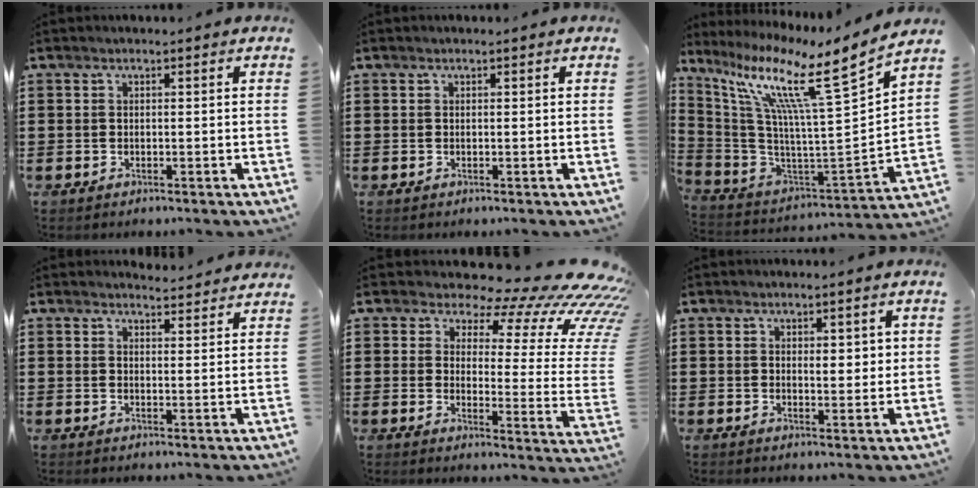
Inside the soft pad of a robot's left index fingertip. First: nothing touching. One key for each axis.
{"total": 0.0}
{"total": 11.6, "fx": 7.6, "fy": -0.1, "fz": 8.7, "tx": -0.192, "ty": -0.065, "tz": 0.109}
{"total": 2.9, "fx": 2.9, "fy": 0.2, "fz": 0.0, "tx": -0.001, "ty": -0.012, "tz": 0.054}
{"total": 12.2, "fx": 9.1, "fy": 3.9, "fz": 7.2, "tx": -0.115, "ty": -0.077, "tz": 0.148}
{"total": 2.0, "fx": 1.1, "fy": 1.2, "fz": 1.1, "tx": -0.009, "ty": 0.000, "tz": 0.016}